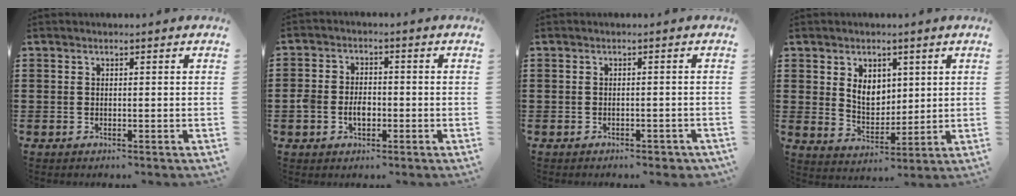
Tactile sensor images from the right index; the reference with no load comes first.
{"total": 3.7, "force": [-1.0, 2.7, 2.4], "torque": [-0.046, -0.001, -0.022]}
{"total": 0.9, "force": [-0.8, 0.2, 0.3], "torque": [-0.011, -0.004, -0.016]}
{"total": 5.4, "force": [1.8, 4.0, 3.1], "torque": [-0.059, 0.005, 0.029]}